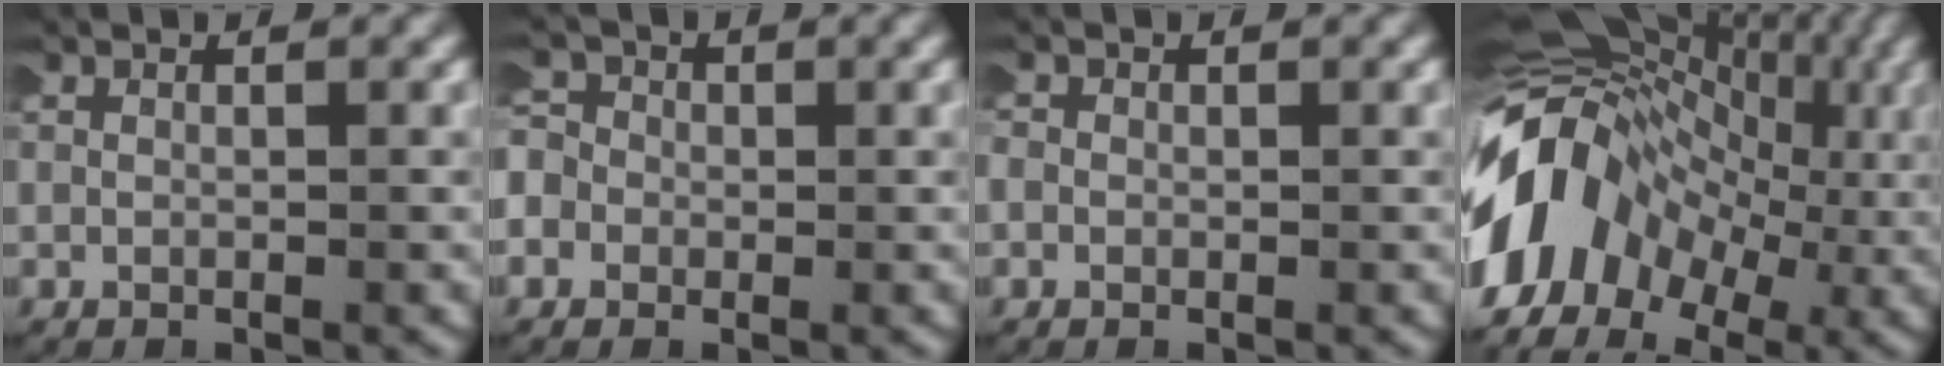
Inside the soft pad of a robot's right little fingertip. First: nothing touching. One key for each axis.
{"total": 4.8, "fx": 0.2, "fy": 4.5, "fz": 1.7, "tx": -0.050, "ty": 0.006, "tz": -0.014}
{"total": 2.0, "fx": 0.1, "fy": 1.9, "fz": 0.6, "tx": -0.021, "ty": 0.004, "tz": -0.007}
{"total": 18.9, "fx": 0.7, "fy": 14.9, "fz": 11.5, "tx": -0.231, "ty": 0.007, "tz": -0.006}